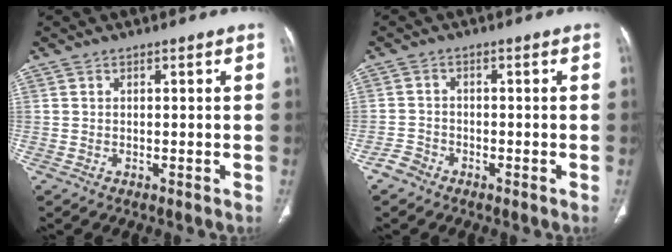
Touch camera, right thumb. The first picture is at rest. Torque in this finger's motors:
{"motor_torque": [2.21, 2.00, 0.00, -0.51, -0.05]}